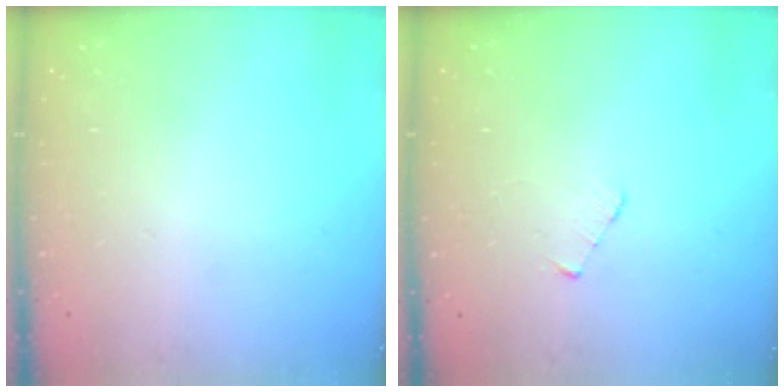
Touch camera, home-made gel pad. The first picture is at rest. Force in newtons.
{"total": 2.7, "press": 2.7, "slide": 0.3}